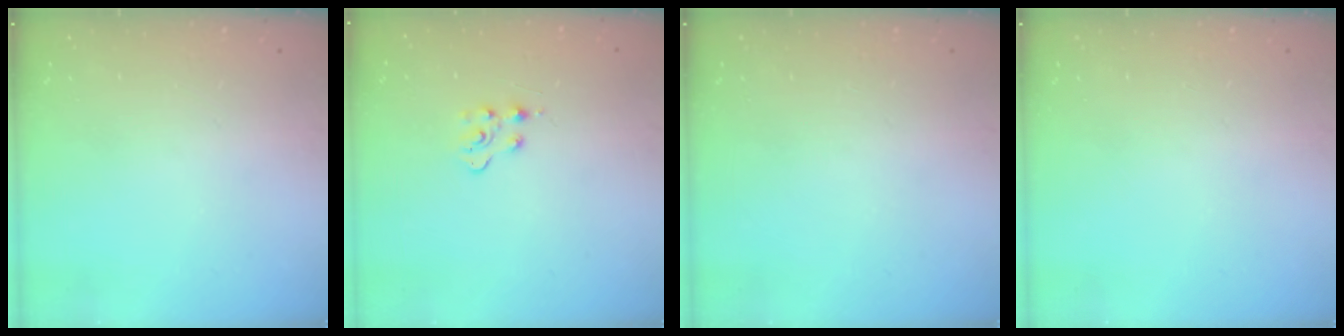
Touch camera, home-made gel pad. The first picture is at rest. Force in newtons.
{"total": 3.4, "press": 3.4, "slide": 0.3}
{"total": 0.0}
{"total": 0.0}